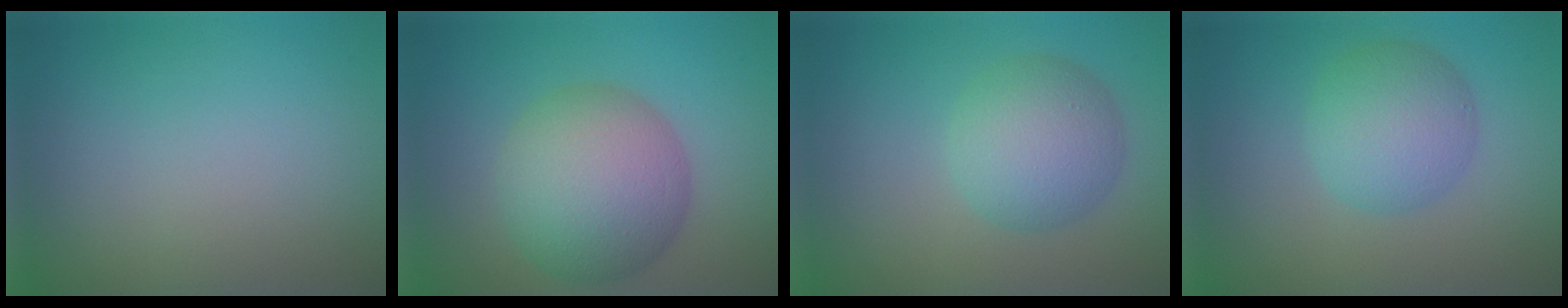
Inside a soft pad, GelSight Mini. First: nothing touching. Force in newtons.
{"total": 8.9, "press": 8.9, "slide": 0.3}
{"total": 5.4, "press": 5.4, "slide": 0.0}
{"total": 5.1, "press": 5.1, "slide": 0.1}